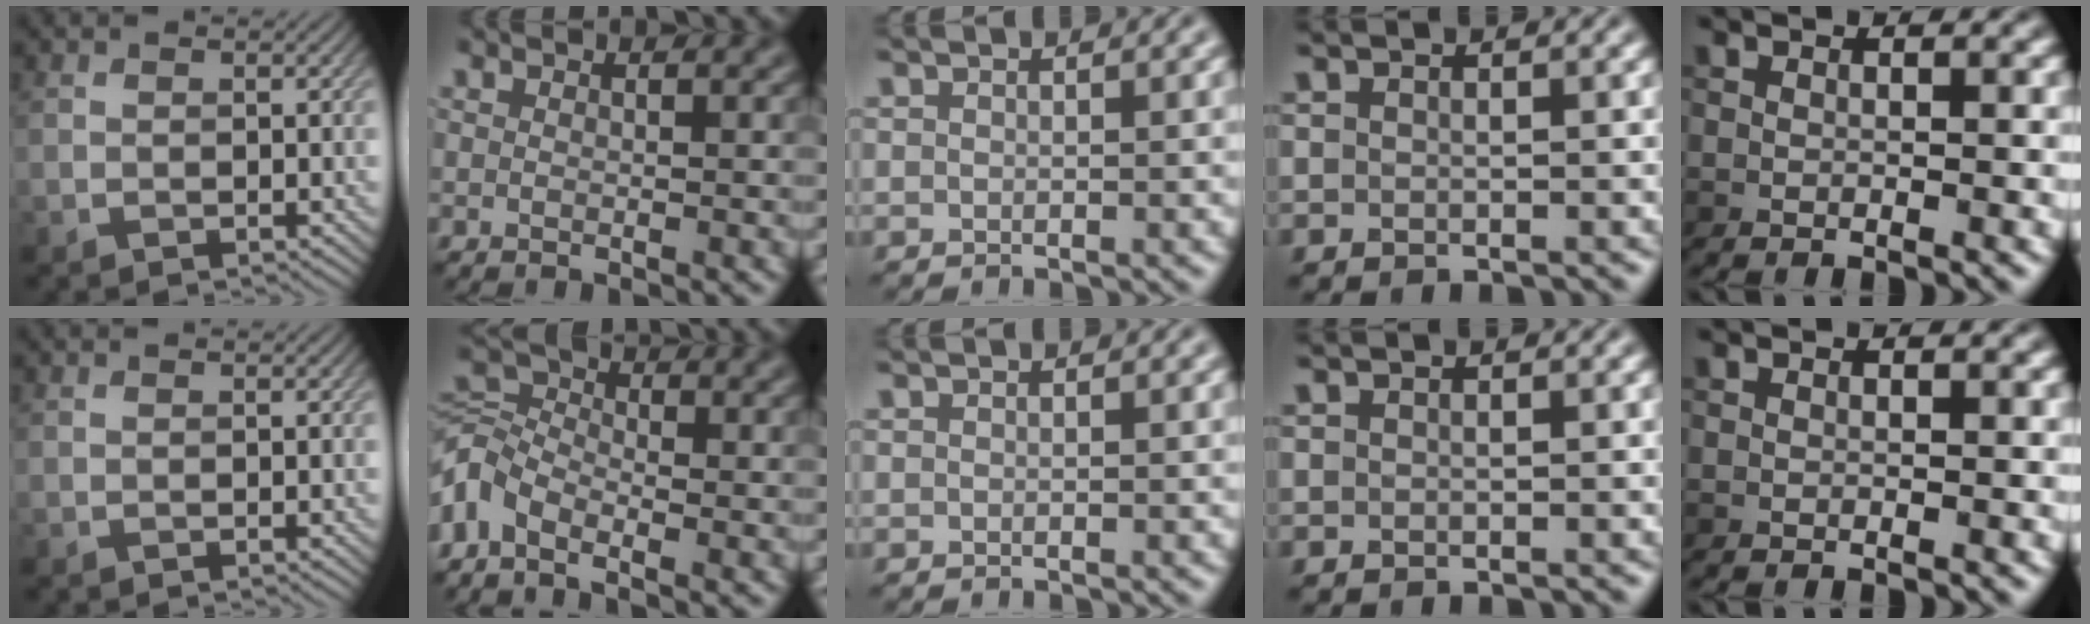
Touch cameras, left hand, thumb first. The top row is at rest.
{"index": {"total": 4.9, "force": [-2.5, 2.9, 3.0], "torque": [-0.067, 0.004, -0.072]}}